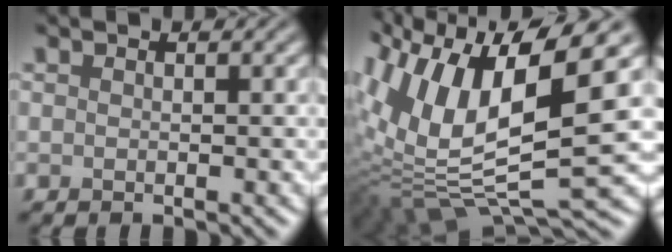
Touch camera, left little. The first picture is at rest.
{"total": 14.1, "force": [2.9, 6.0, 12.4], "torque": [-0.257, -0.008, 0.052]}